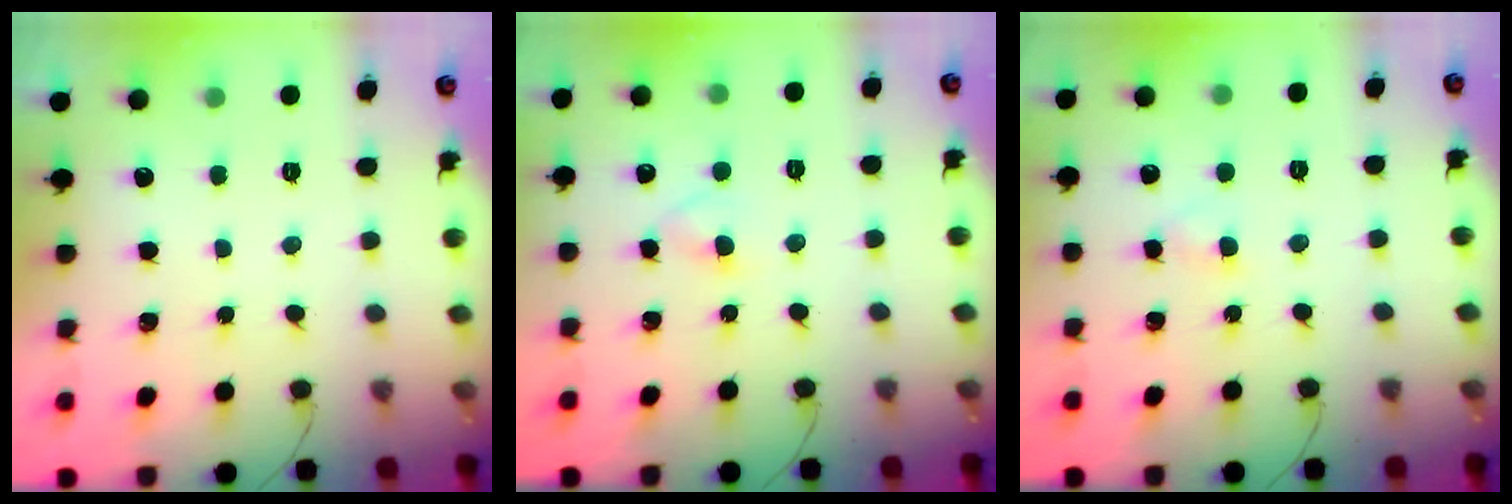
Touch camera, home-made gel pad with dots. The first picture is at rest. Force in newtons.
{"total": 2.3, "press": 2.1, "slide": 1.0}
{"total": 2.0, "press": 1.7, "slide": 1.0}